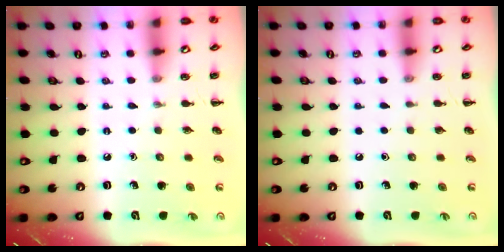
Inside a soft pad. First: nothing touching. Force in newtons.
{"total": 0.0}